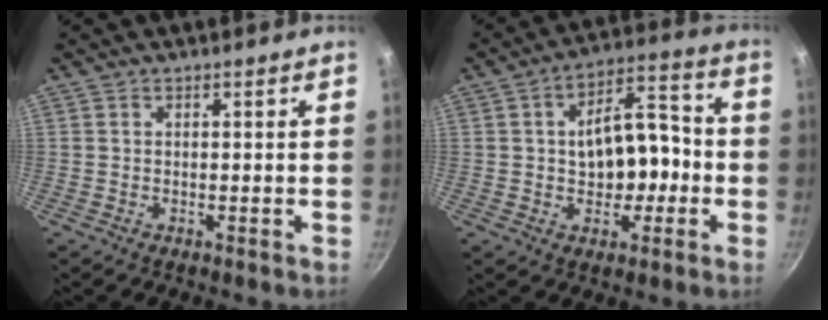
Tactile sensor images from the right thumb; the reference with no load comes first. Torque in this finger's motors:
{"motor_torque": [-0.93, 0.87, 0.28, 0.55, 0.07]}